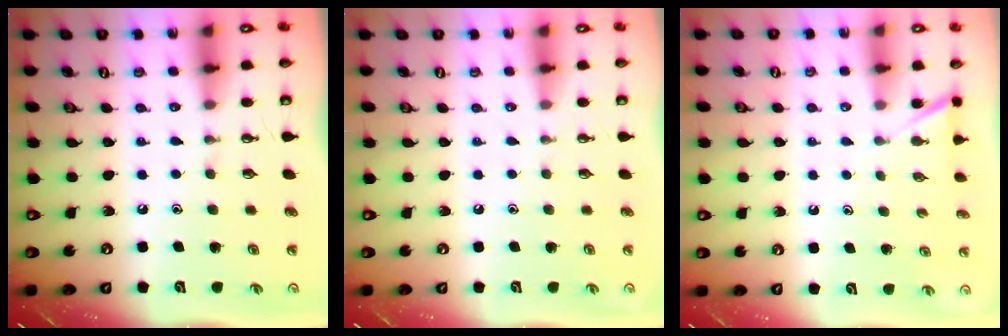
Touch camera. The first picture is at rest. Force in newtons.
{"total": 0.0}
{"total": 2.4, "press": 2.4, "slide": 0.2}